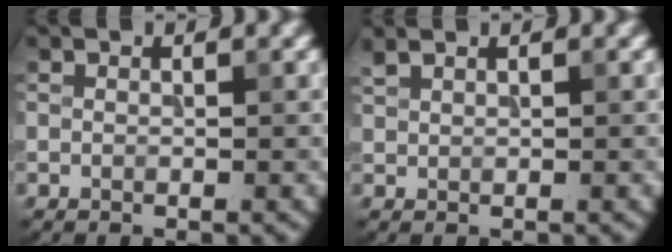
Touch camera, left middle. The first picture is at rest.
{"total": 1.2, "force": [1.2, 0.2, 0.2], "torque": [-0.009, 0.008, 0.026]}